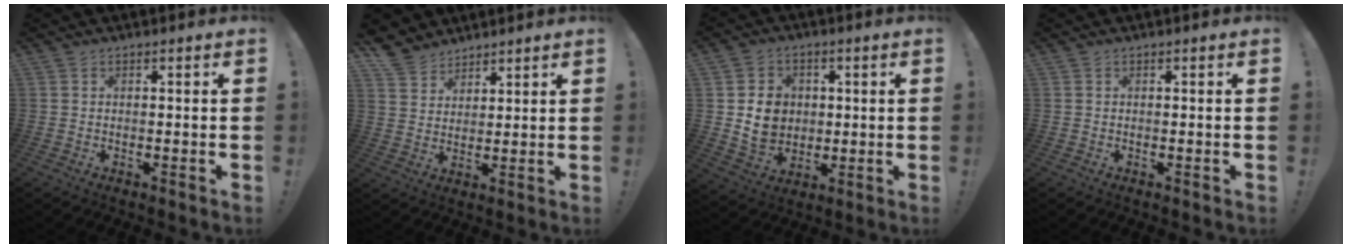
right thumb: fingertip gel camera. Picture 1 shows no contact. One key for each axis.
{"total": 6.8, "fx": 5.4, "fy": 4.0, "fz": 0.7, "tx": -0.014, "ty": -0.045, "tz": 0.108}
{"total": 10.5, "fx": 1.0, "fy": 9.3, "fz": 4.9, "tx": -0.074, "ty": 0.000, "tz": 0.026}
{"total": 0.0}